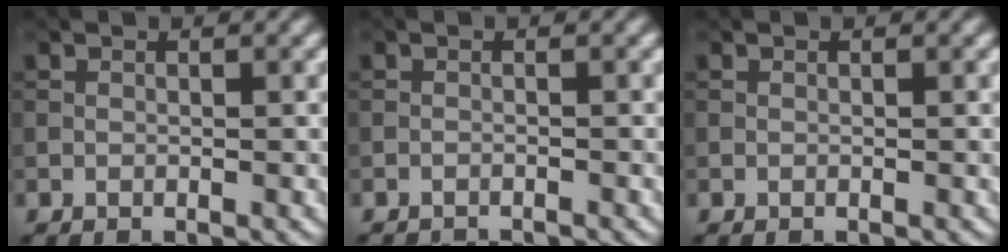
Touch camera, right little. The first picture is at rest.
{"total": 1.8, "force": [-1.7, 0.2, 0.3], "torque": [-0.004, -0.011, -0.034]}
{"total": 0.0}